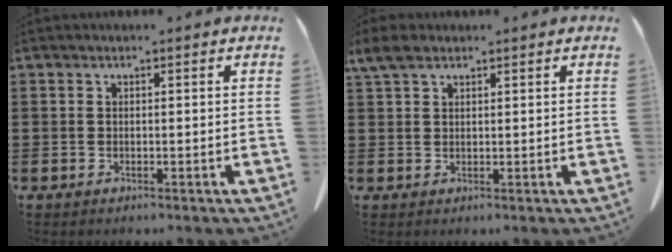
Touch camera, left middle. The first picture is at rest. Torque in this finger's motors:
{"motor_torque": [0.16, 0.04, 0.14, 0.10]}